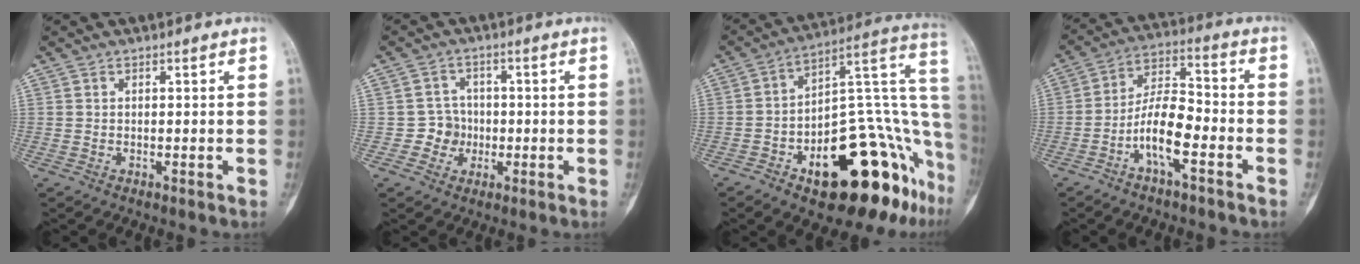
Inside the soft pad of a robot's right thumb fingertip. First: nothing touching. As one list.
[{"total": 4.2, "force": [-0.9, 4.0, 0.6], "torque": [0.023, 0.013, -0.023]}, {"total": 26.3, "force": [-11.8, 10.3, 21.1], "torque": [-0.188, 0.088, -0.166]}, {"total": 10.3, "force": [-4.5, 3.9, 8.5], "torque": [-0.158, 0.045, -0.087]}]